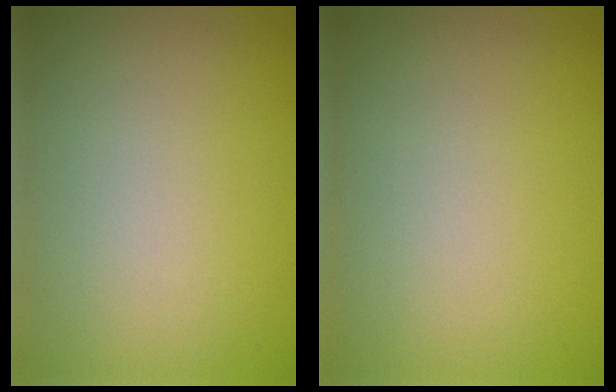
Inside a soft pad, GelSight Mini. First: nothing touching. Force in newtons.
{"total": 0.0}